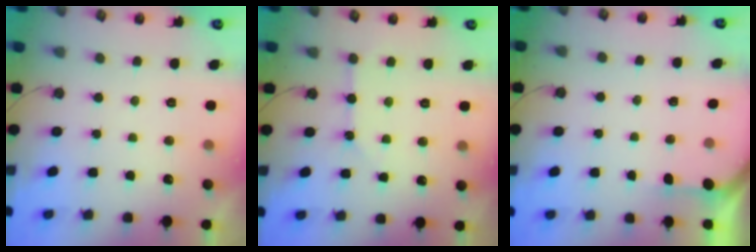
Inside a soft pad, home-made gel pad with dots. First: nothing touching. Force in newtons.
{"total": 2.7, "press": 2.7, "slide": 0.2}
{"total": 1.2, "press": 1.2, "slide": 0.2}